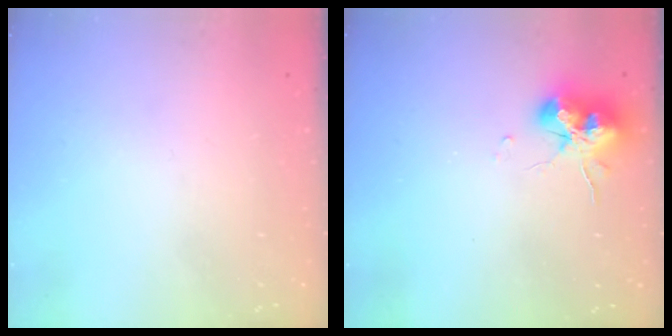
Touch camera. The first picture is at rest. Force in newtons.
{"total": 13.5, "press": 13.3, "slide": 2.0}